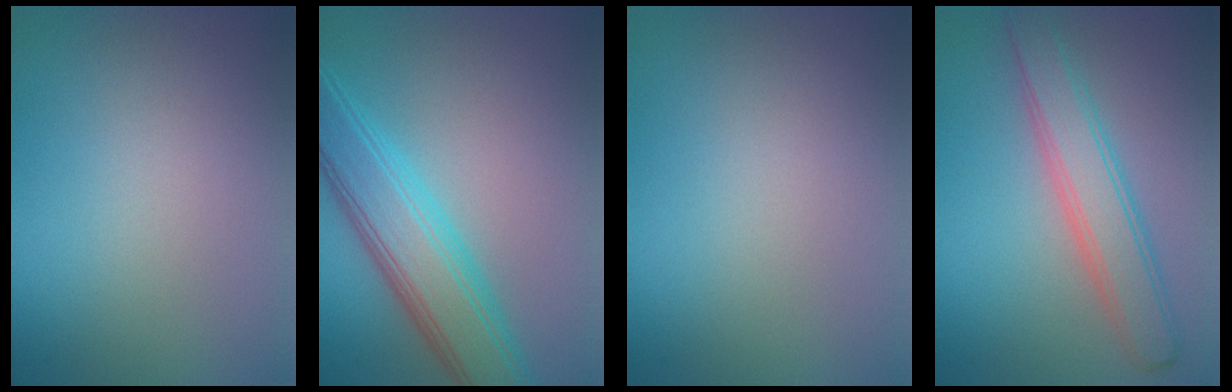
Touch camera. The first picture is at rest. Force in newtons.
{"total": 7.0, "press": 7.0, "slide": 0.1}
{"total": 0.0}
{"total": 4.4, "press": 4.4, "slide": 0.2}